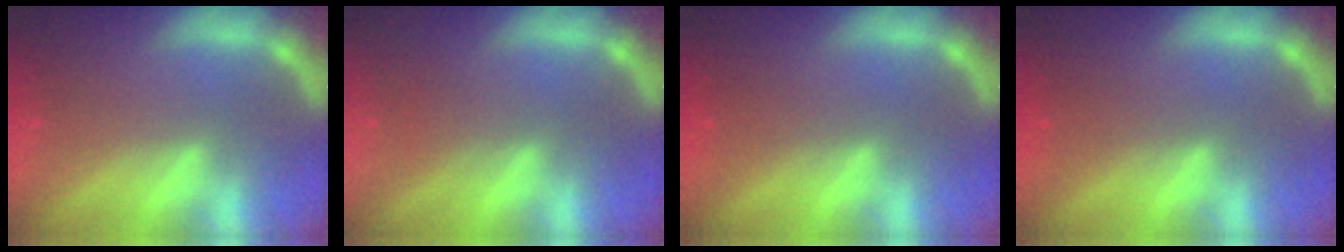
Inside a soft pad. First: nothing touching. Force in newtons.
{"total": 1.5}
{"total": 1.5}
{"total": 1.5}